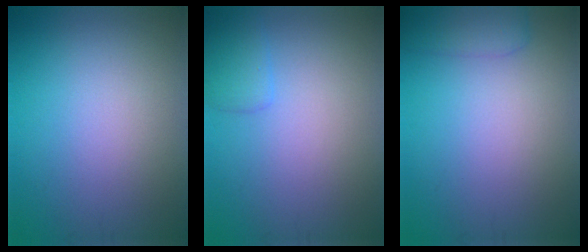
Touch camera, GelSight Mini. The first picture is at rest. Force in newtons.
{"total": 1.6, "press": 1.6, "slide": 0.1}
{"total": 2.5, "press": 2.5, "slide": 0.2}